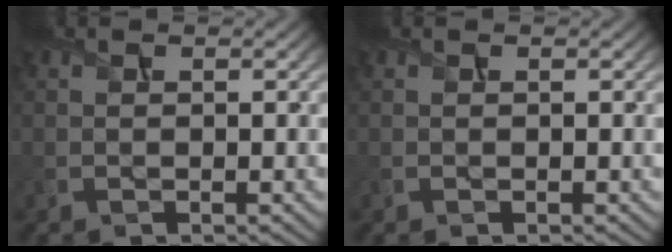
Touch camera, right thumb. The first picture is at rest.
{"total": 0.0}